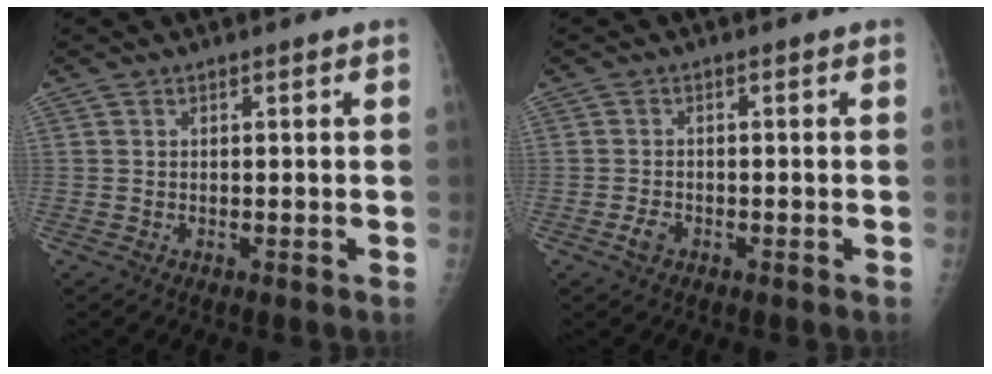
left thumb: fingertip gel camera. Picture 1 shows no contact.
{"total": 2.0, "force": [-1.1, 1.3, 1.1], "torque": [-0.019, 0.004, -0.020]}